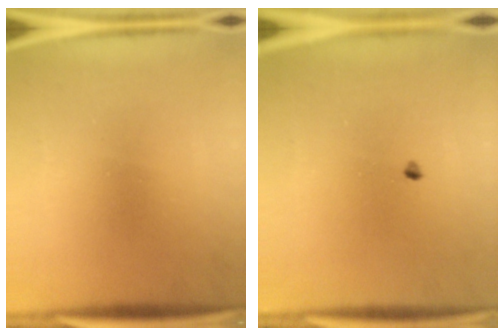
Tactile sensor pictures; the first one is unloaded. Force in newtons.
{"total": 0.7}